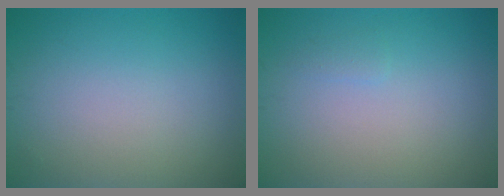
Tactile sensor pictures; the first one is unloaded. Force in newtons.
{"total": 0.6, "press": 0.5, "slide": 0.1}